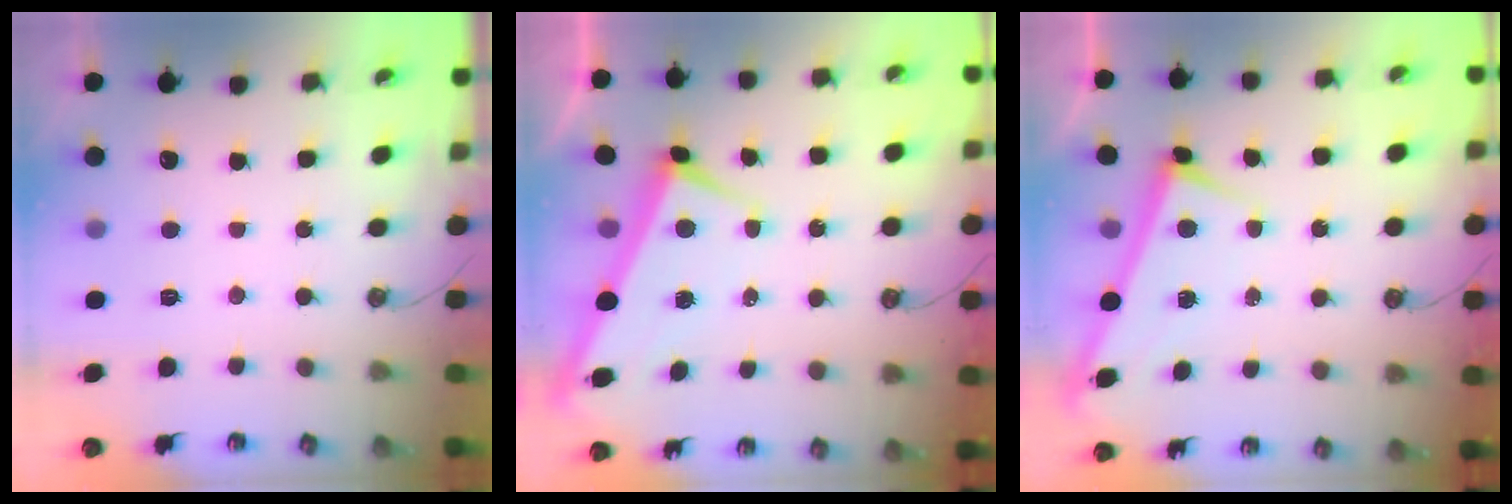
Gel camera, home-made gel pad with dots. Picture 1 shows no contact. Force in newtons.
{"total": 3.0, "press": 2.9, "slide": 0.9}
{"total": 2.8, "press": 2.8, "slide": 0.2}